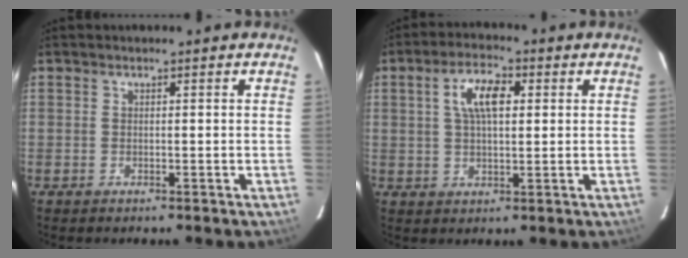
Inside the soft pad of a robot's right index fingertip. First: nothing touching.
{"total": 7.1, "force": [1.9, 3.2, 6.0], "torque": [-0.112, 0.016, 0.035]}